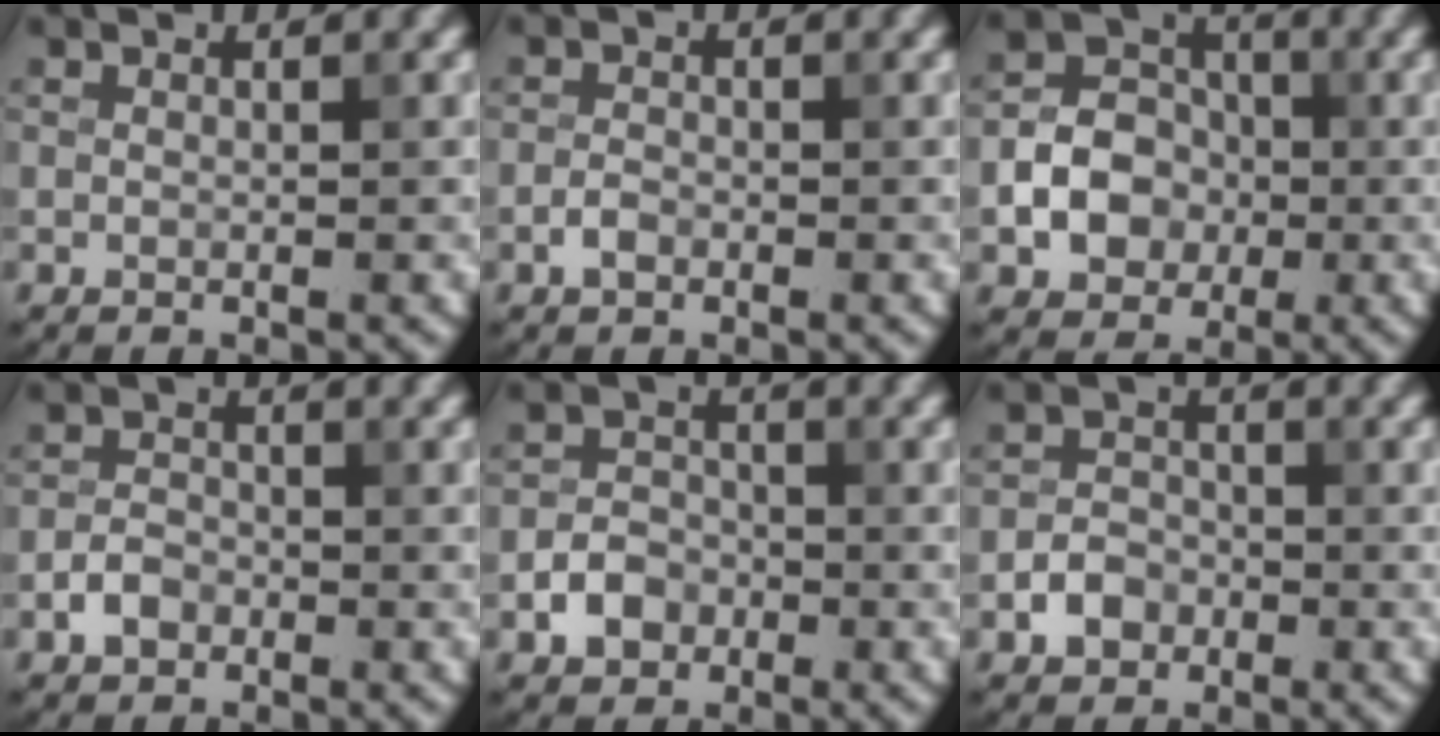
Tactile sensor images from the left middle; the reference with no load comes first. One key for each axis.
{"total": 1.3, "fx": -0.7, "fy": 0.8, "fz": 0.7, "tx": -0.013, "ty": 0.001, "tz": -0.017}
{"total": 5.0, "fx": -1.2, "fy": 4.1, "fz": 2.5, "tx": -0.040, "ty": 0.003, "tz": -0.026}
{"total": 2.0, "fx": -1.1, "fy": 1.4, "fz": 0.9, "tx": -0.014, "ty": 0.004, "tz": -0.024}
{"total": 2.8, "fx": -1.3, "fy": 2.2, "fz": 1.2, "tx": -0.014, "ty": 0.004, "tz": -0.027}
{"total": 2.4, "fx": -1.2, "fy": 1.9, "fz": 1.0, "tx": -0.012, "ty": 0.003, "tz": -0.026}